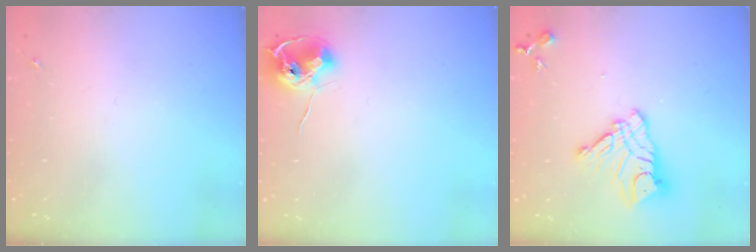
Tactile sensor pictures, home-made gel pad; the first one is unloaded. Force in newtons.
{"total": 9.1, "press": 9.1, "slide": 0.6}
{"total": 12.8, "press": 12.7, "slide": 1.0}